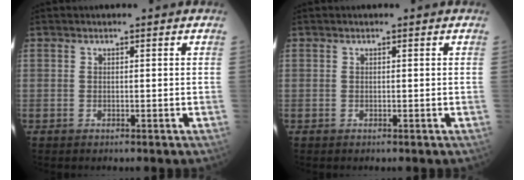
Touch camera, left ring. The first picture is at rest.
{"total": 0.0}